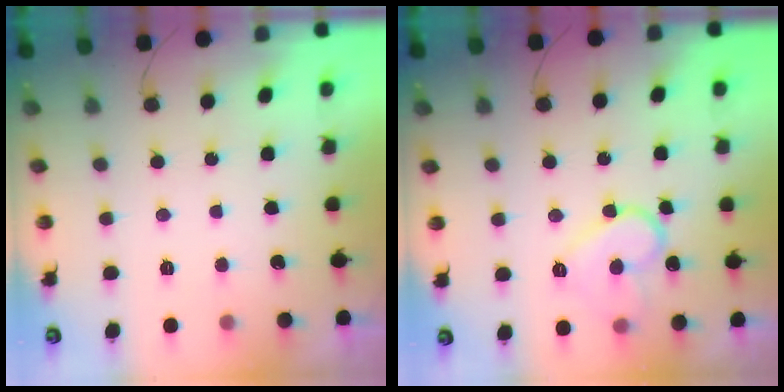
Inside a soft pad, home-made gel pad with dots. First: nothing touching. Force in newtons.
{"total": 10.6, "press": 10.5, "slide": 1.0}